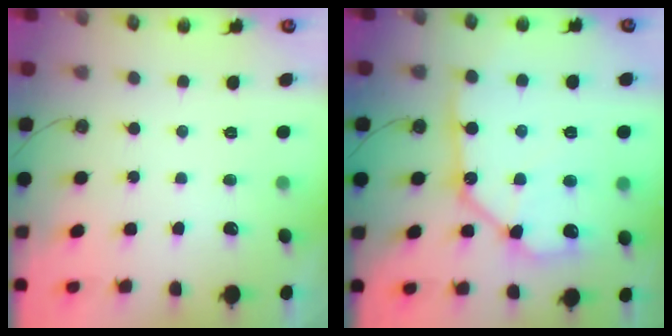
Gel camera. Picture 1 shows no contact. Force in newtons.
{"total": 16.1, "press": 16.0, "slide": 2.0}